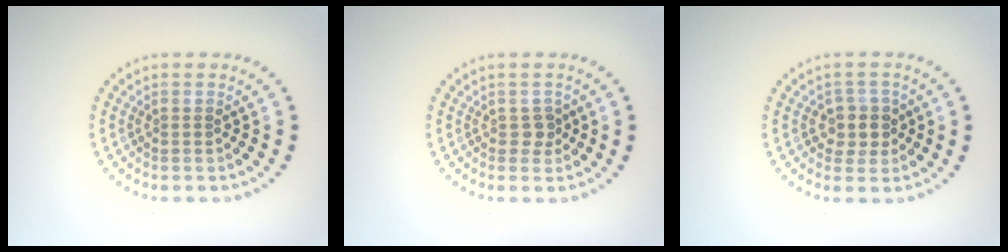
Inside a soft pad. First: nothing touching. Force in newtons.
{"total": 1.1, "press": 1.0, "slide": 0.6}
{"total": 2.5, "press": 2.2, "slide": 1.0}